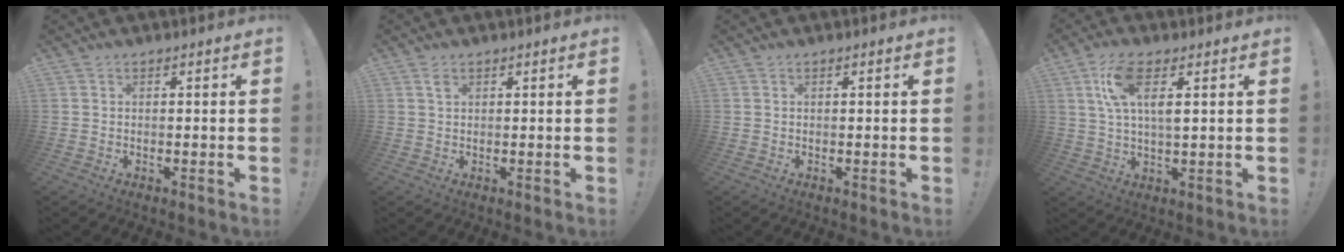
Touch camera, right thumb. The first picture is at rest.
{"total": 1.5, "force": [0.9, 0.9, 0.8], "torque": [0.000, -0.005, 0.013]}
{"total": 0.0}
{"total": 9.9, "force": [3.8, 3.7, 8.4], "torque": [-0.156, -0.006, 0.068]}